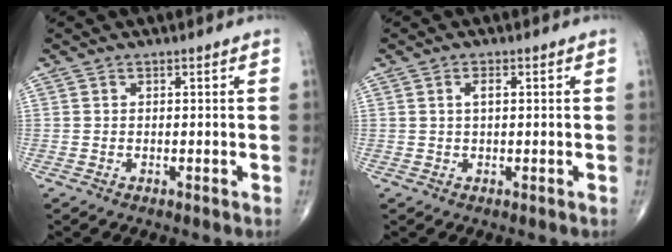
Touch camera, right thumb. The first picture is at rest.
{"total": 1.6, "force": [0.3, 0.7, 1.5], "torque": [-0.026, 0.003, 0.005]}